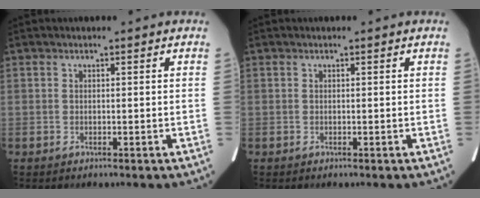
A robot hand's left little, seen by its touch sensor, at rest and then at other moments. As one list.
[{"total": 0.0}]